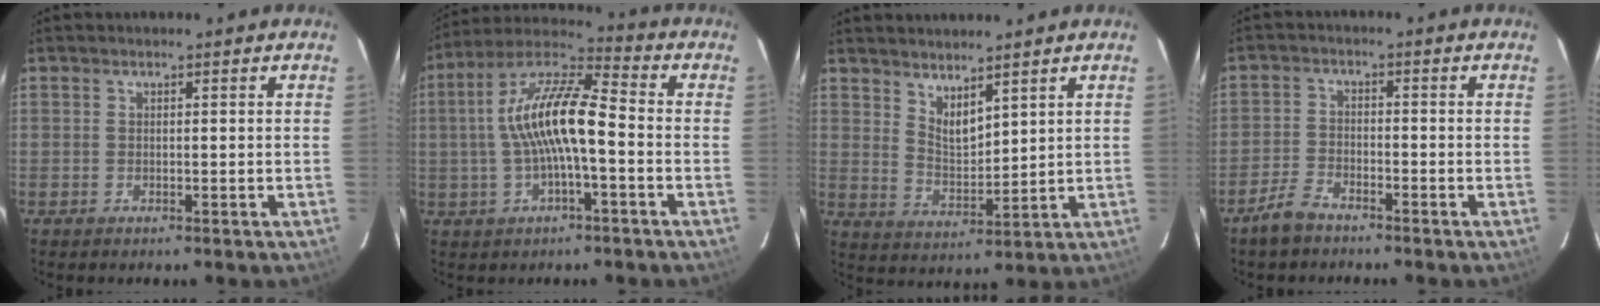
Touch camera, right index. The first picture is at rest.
{"total": 13.3, "force": [-1.4, 3.5, 12.7], "torque": [-0.242, 0.021, -0.029]}
{"total": 5.6, "force": [4.3, 2.0, 3.0], "torque": [-0.049, -0.009, 0.083]}
{"total": 4.8, "force": [-4.0, 1.8, 2.1], "torque": [-0.061, 0.006, -0.077]}